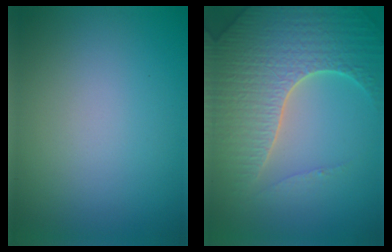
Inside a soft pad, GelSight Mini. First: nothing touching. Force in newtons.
{"total": 7.0, "press": 6.7, "slide": 1.8}